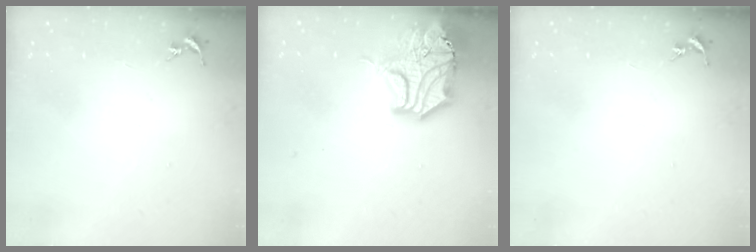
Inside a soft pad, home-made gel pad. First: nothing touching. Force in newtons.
{"total": 18.3, "press": 18.2, "slide": 2.4}
{"total": 0.0}